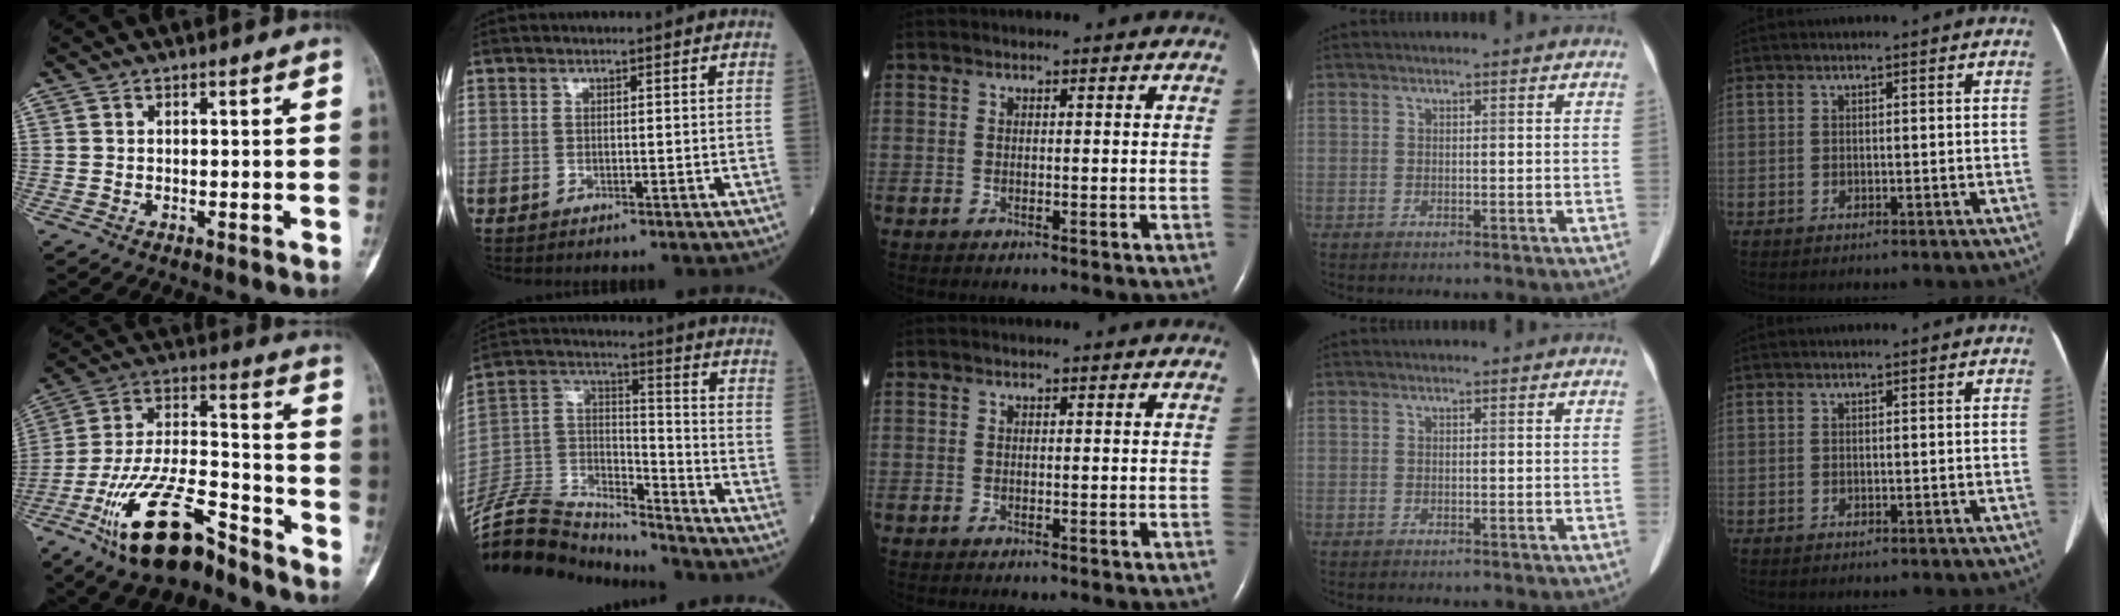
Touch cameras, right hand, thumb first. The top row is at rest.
{"thumb": {"total": 19.1, "force": [-12.2, 6.7, 13.1], "torque": [-0.245, 0.074, -0.222]}, "index": {"total": 19.6, "force": [-19.0, 3.3, 3.7], "torque": [-0.084, 0.033, -0.327]}}